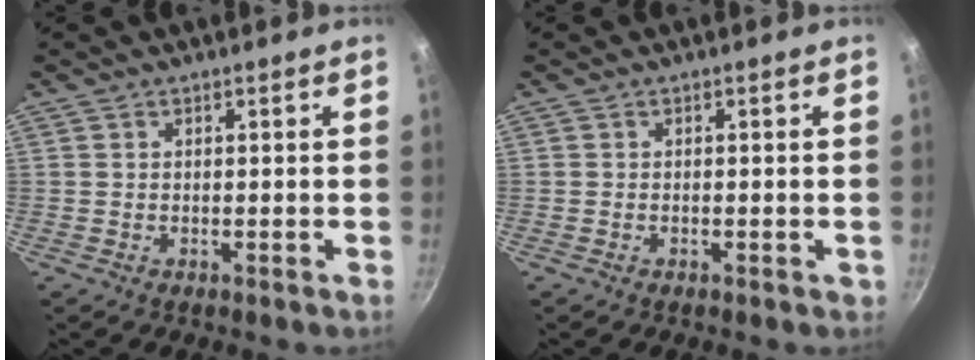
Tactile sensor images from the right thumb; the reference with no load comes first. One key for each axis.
{"total": 0.6, "fx": -0.2, "fy": 0.3, "fz": 0.4, "tx": -0.004, "ty": 0.002, "tz": -0.002}